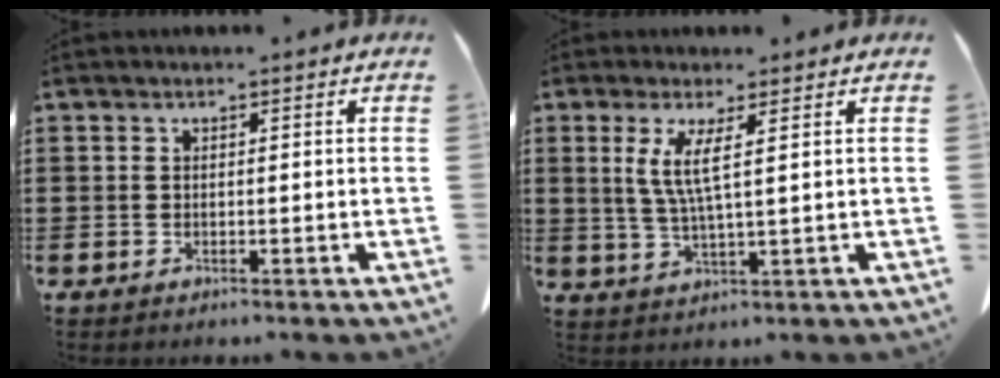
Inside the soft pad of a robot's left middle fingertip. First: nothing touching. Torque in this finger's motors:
{"motor_torque": [0.25, -0.10, 0.53, 0.11]}